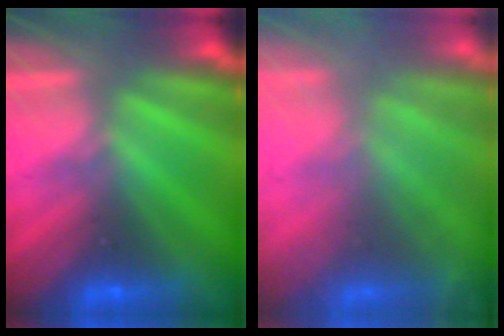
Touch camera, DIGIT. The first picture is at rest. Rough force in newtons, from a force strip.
{"total": 11.2}